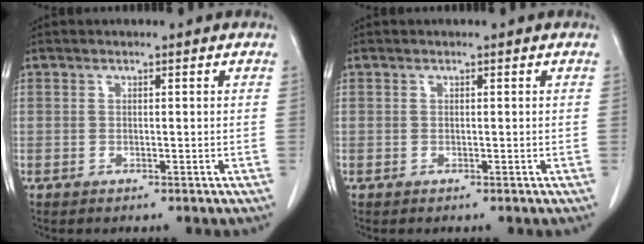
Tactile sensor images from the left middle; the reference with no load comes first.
{"total": 0.0}